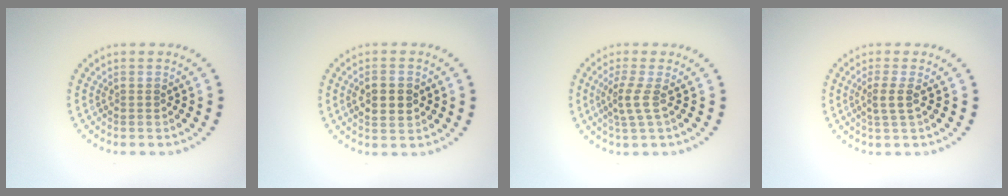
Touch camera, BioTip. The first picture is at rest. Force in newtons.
{"total": 3.1, "press": 3.1, "slide": 0.2}
{"total": 2.1, "press": 1.5, "slide": 1.4}
{"total": 1.8, "press": 1.4, "slide": 1.1}